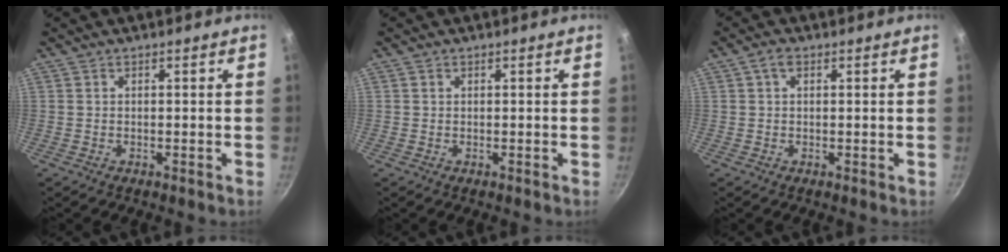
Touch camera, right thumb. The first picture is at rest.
{"total": 0.5, "force": [0.2, 0.4, 0.2], "torque": [-0.002, 0.002, 0.002]}
{"total": 2.0, "force": [0.7, 1.3, 1.4], "torque": [-0.019, 0.000, 0.009]}